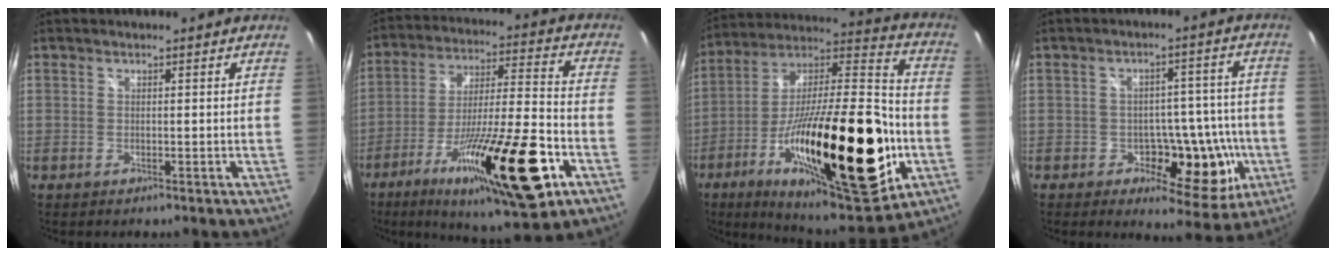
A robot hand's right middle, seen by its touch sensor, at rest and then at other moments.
{"total": 25.8, "force": [-11.9, 4.9, 22.3], "torque": [-0.385, -0.049, -0.192]}
{"total": 35.9, "force": [-11.8, 10.8, 32.2], "torque": [-0.542, -0.037, -0.189]}
{"total": 11.2, "force": [-3.6, 7.9, 7.1], "torque": [-0.091, 0.010, -0.038]}